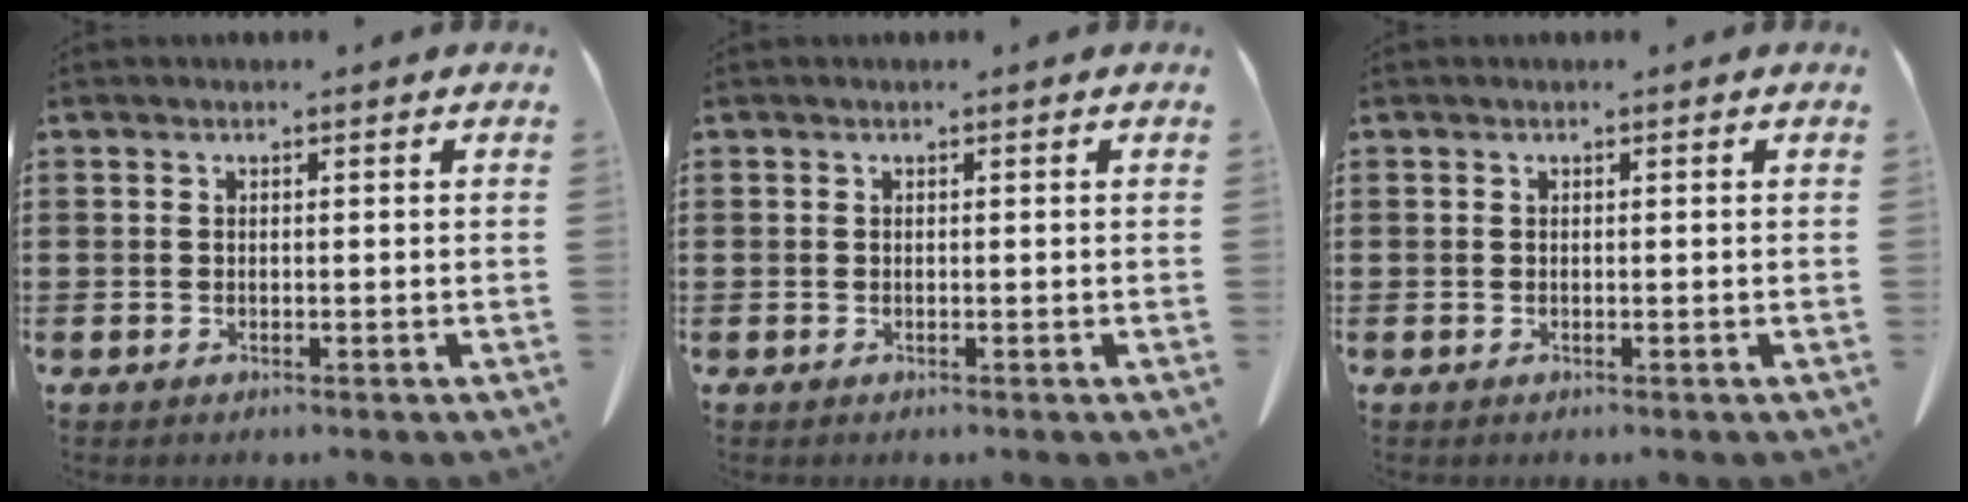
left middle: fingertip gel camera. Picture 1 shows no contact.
{"total": 0.0}
{"total": 0.0}